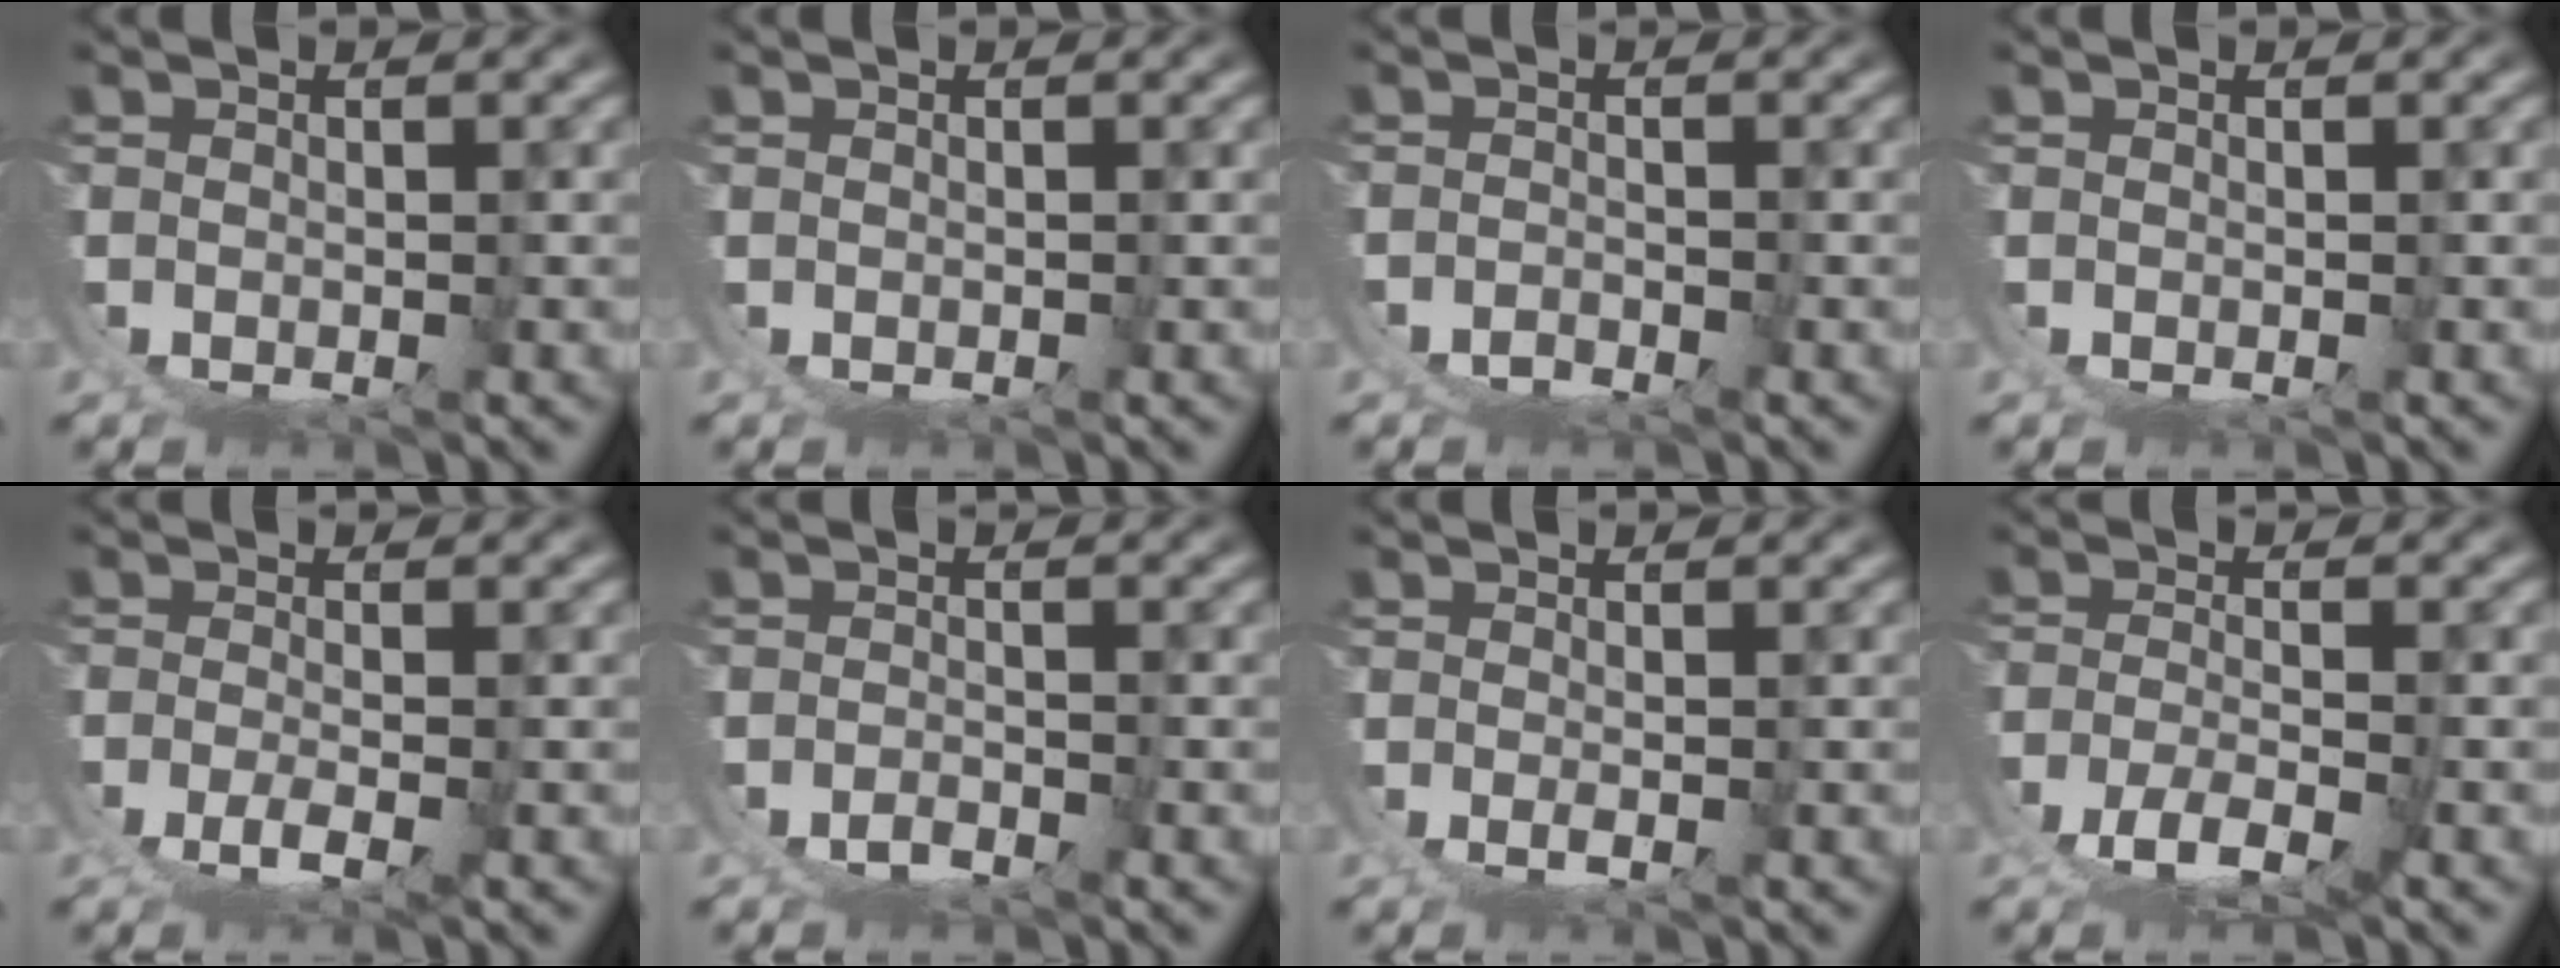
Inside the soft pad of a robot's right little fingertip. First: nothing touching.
{"total": 0.0}
{"total": 1.2, "force": [-1.0, 0.5, 0.3], "torque": [-0.014, -0.002, -0.017]}
{"total": 0.0}
{"total": 2.0, "force": [0.2, -0.9, 1.8], "torque": [-0.049, -0.005, 0.010]}
{"total": 1.1, "force": [-0.9, -0.1, 0.6], "torque": [-0.015, 0.001, -0.013]}
{"total": 1.8, "force": [0.8, -1.5, 0.5], "torque": [-0.017, -0.001, 0.017]}
{"total": 3.0, "force": [-0.5, 0.9, 2.8], "torque": [-0.073, -0.014, 0.002]}